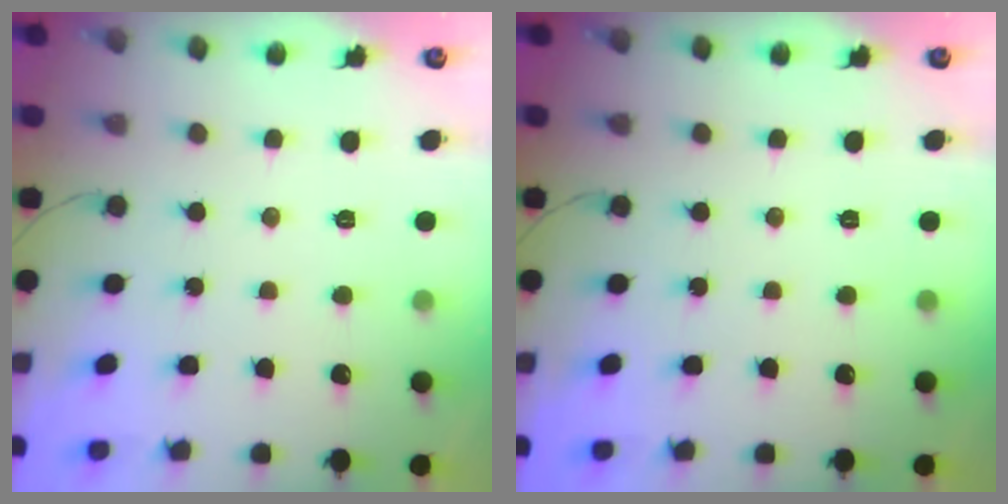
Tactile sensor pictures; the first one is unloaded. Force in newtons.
{"total": 0.0}